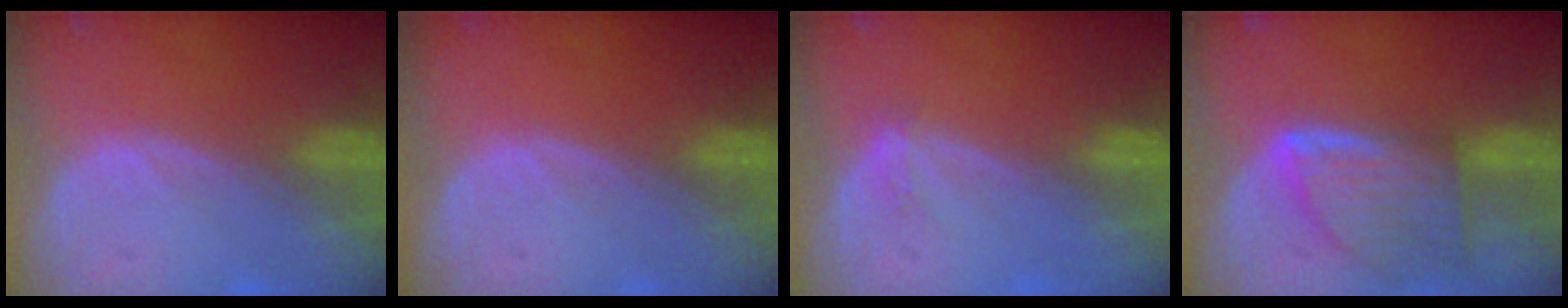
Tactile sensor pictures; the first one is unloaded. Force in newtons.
{"total": 0.0}
{"total": 1.5, "press": 1.1, "slide": 1.0}
{"total": 8.0, "press": 7.2, "slide": 3.5}